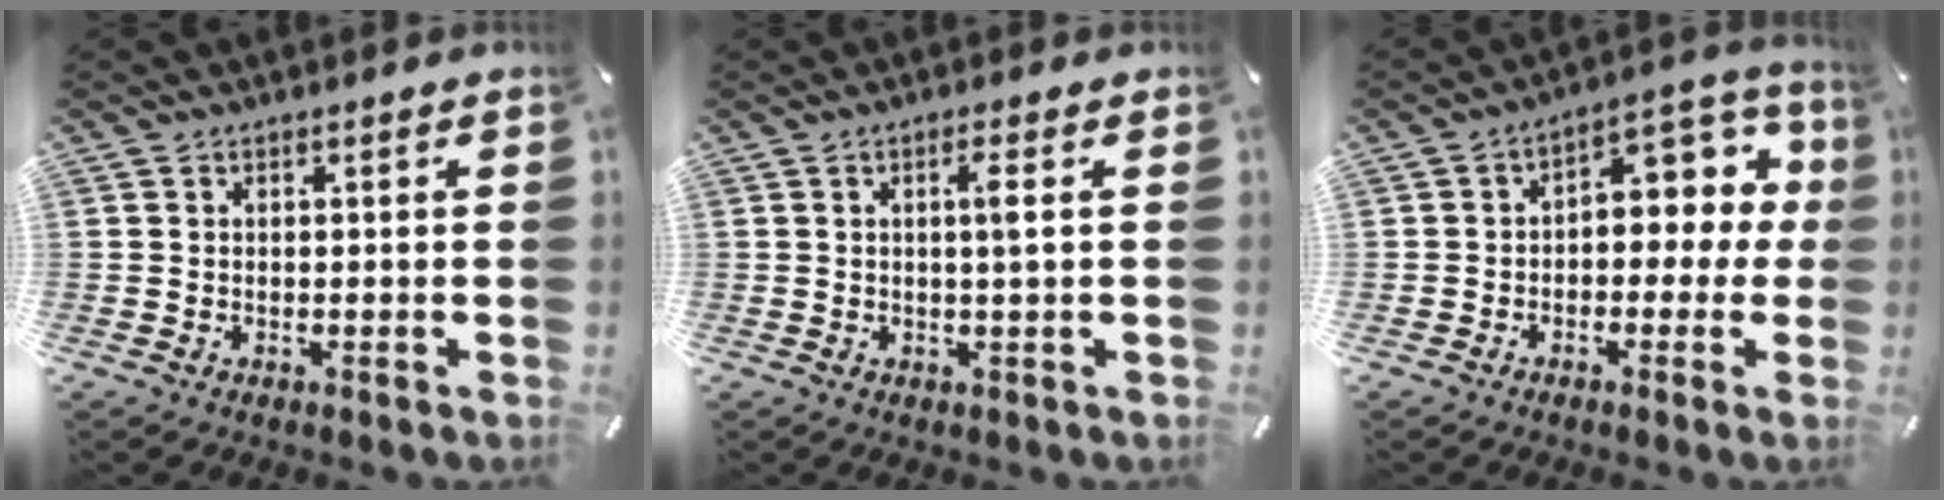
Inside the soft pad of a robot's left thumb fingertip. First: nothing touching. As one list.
[{"total": 3.4, "force": [0.5, 0.1, 3.3], "torque": [-0.065, -0.001, 0.005]}, {"total": 8.7, "force": [1.1, 6.0, 6.2], "torque": [-0.069, -0.013, 0.014]}]